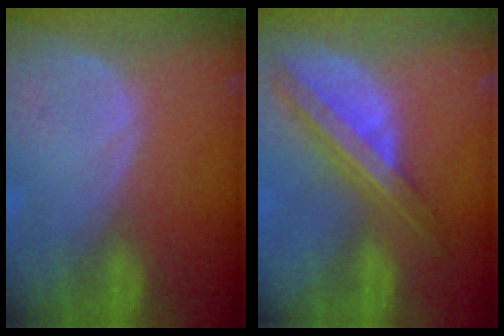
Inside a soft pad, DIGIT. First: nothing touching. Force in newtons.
{"total": 8.2, "press": 6.9, "slide": 4.4}